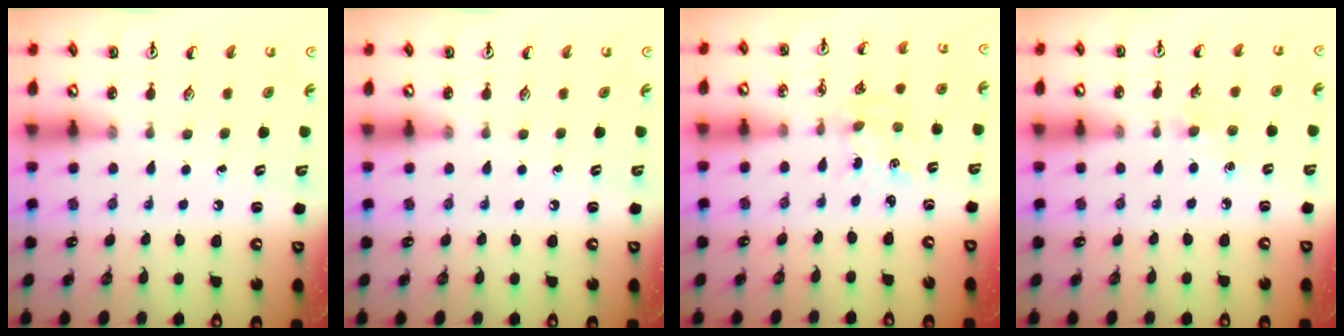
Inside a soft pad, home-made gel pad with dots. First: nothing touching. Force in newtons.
{"total": 0.0}
{"total": 3.0, "press": 3.0, "slide": 0.4}
{"total": 3.4, "press": 3.4, "slide": 0.5}